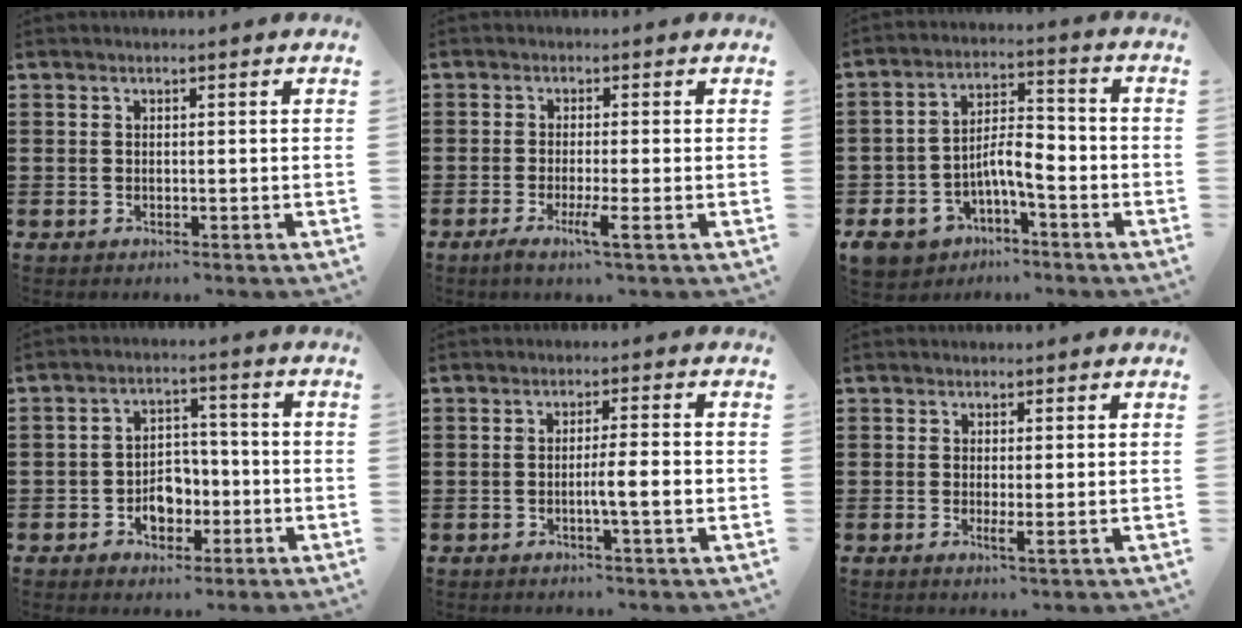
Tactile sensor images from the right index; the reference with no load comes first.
{"total": 3.8, "force": [-1.8, 0.0, 3.4], "torque": [-0.062, -0.016, -0.030]}
{"total": 7.3, "force": [-3.6, 4.0, 4.9], "torque": [-0.108, 0.010, -0.072]}
{"total": 5.1, "force": [-1.9, 4.1, 2.4], "torque": [-0.034, 0.004, -0.036]}
{"total": 4.4, "force": [-0.9, 0.2, 4.3], "torque": [-0.074, -0.004, -0.017]}
{"total": 1.5, "force": [-0.2, 0.0, 1.5], "torque": [-0.029, -0.007, -0.003]}